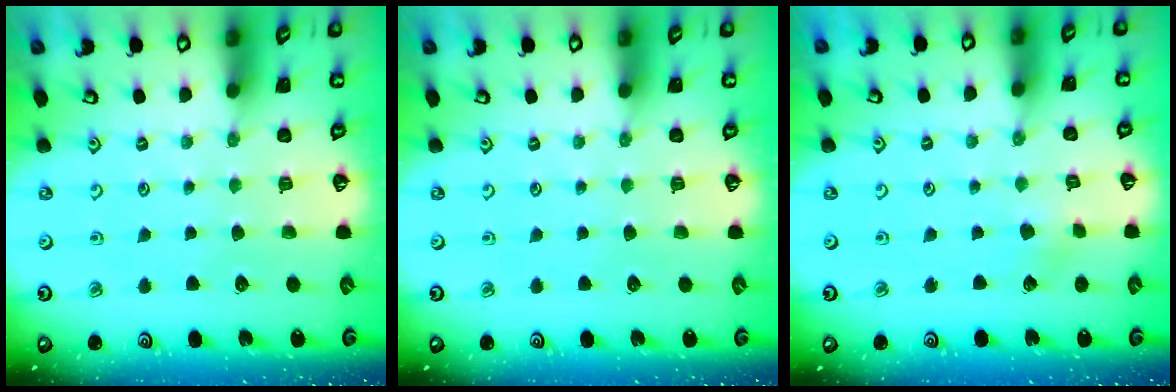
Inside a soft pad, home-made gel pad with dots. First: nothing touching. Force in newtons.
{"total": 0.0}
{"total": 2.6, "press": 2.6, "slide": 0.2}